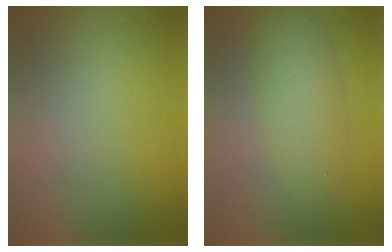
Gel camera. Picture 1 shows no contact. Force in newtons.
{"total": 3.9, "press": 3.9, "slide": 0.2}